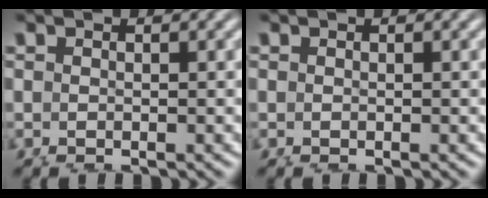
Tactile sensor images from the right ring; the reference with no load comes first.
{"total": 0.0}